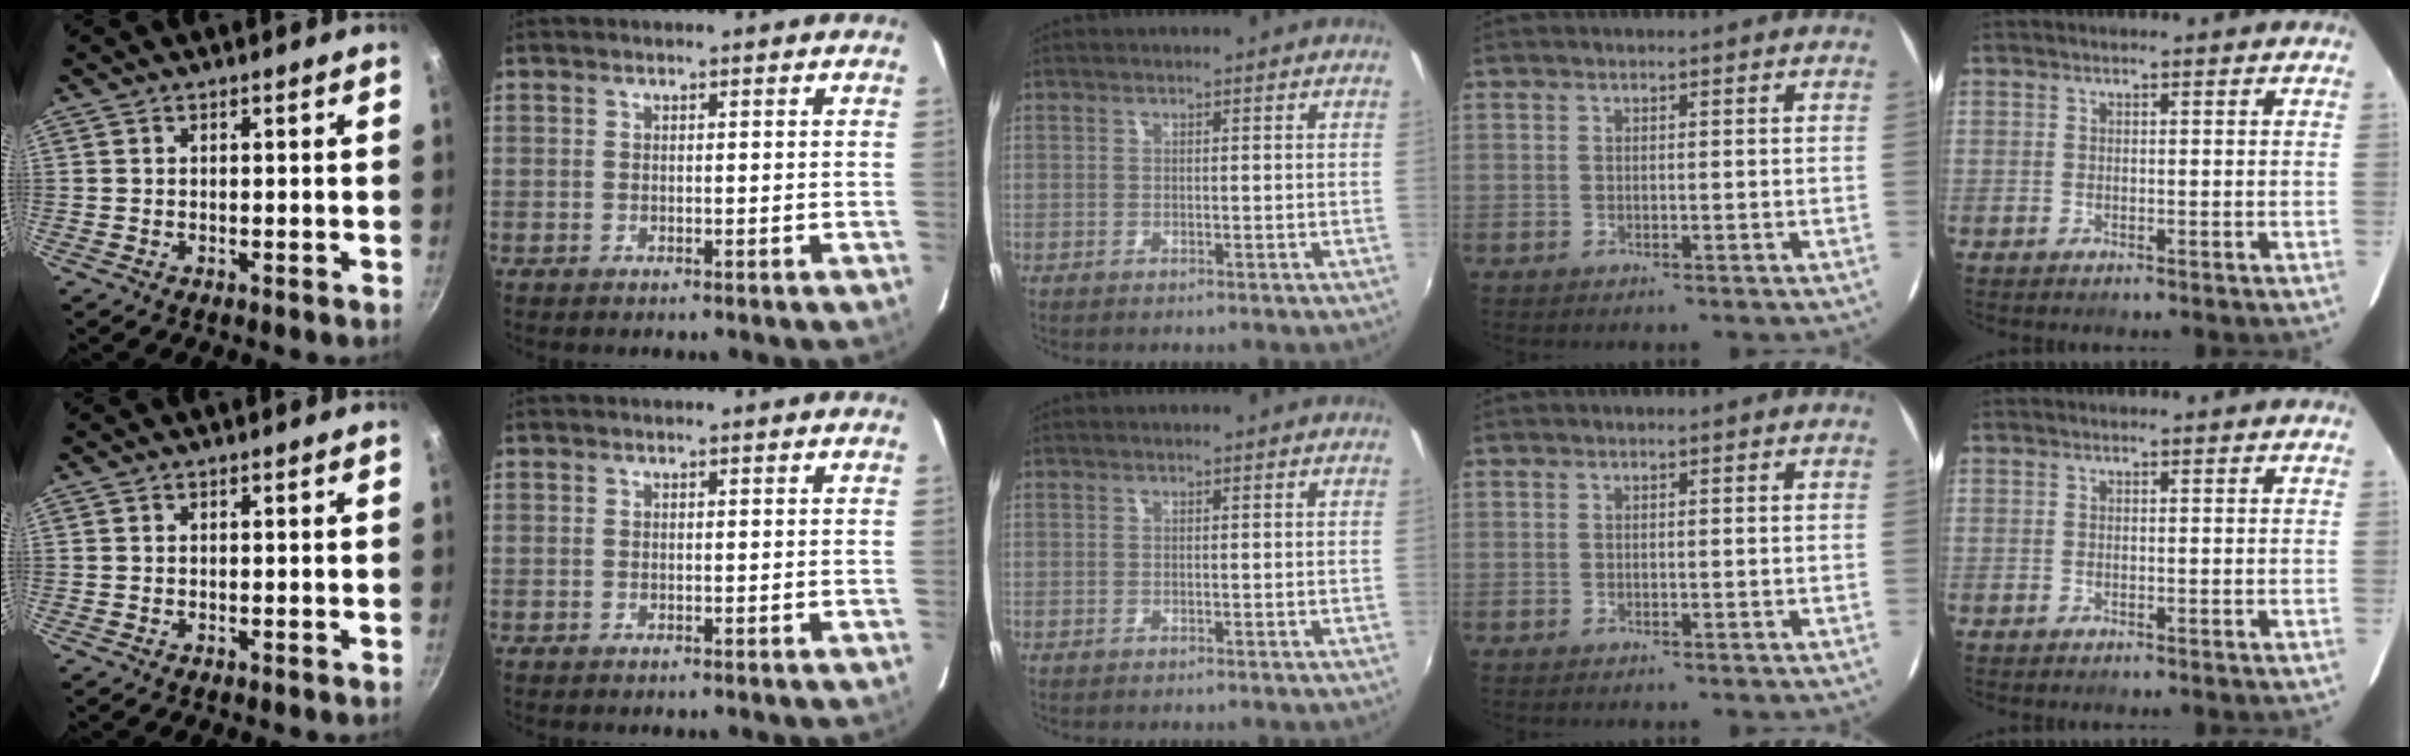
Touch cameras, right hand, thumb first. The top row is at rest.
{}